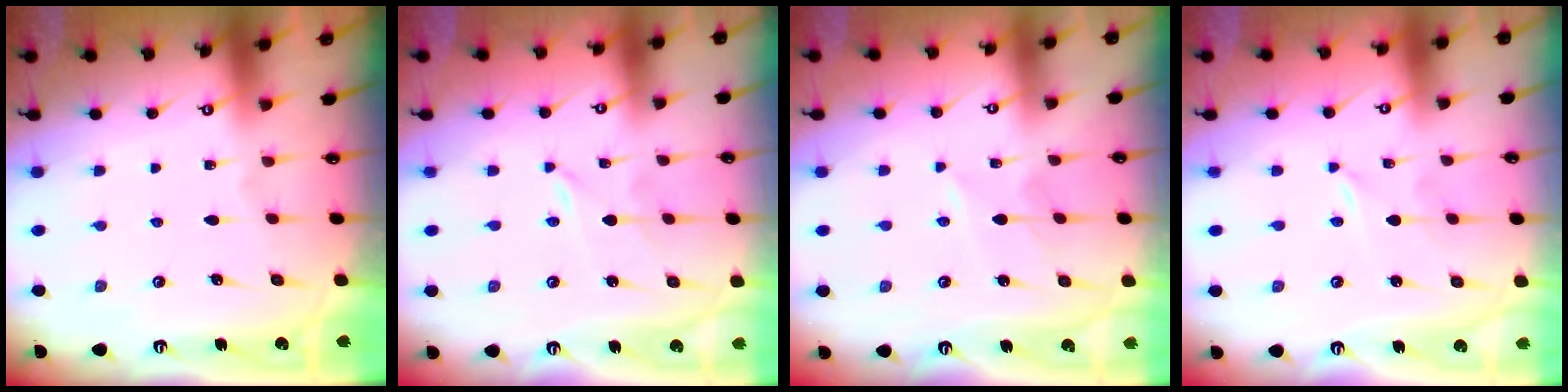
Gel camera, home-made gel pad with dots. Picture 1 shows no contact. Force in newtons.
{"total": 0.0}
{"total": 2.7, "press": 2.7, "slide": 0.4}
{"total": 0.0}